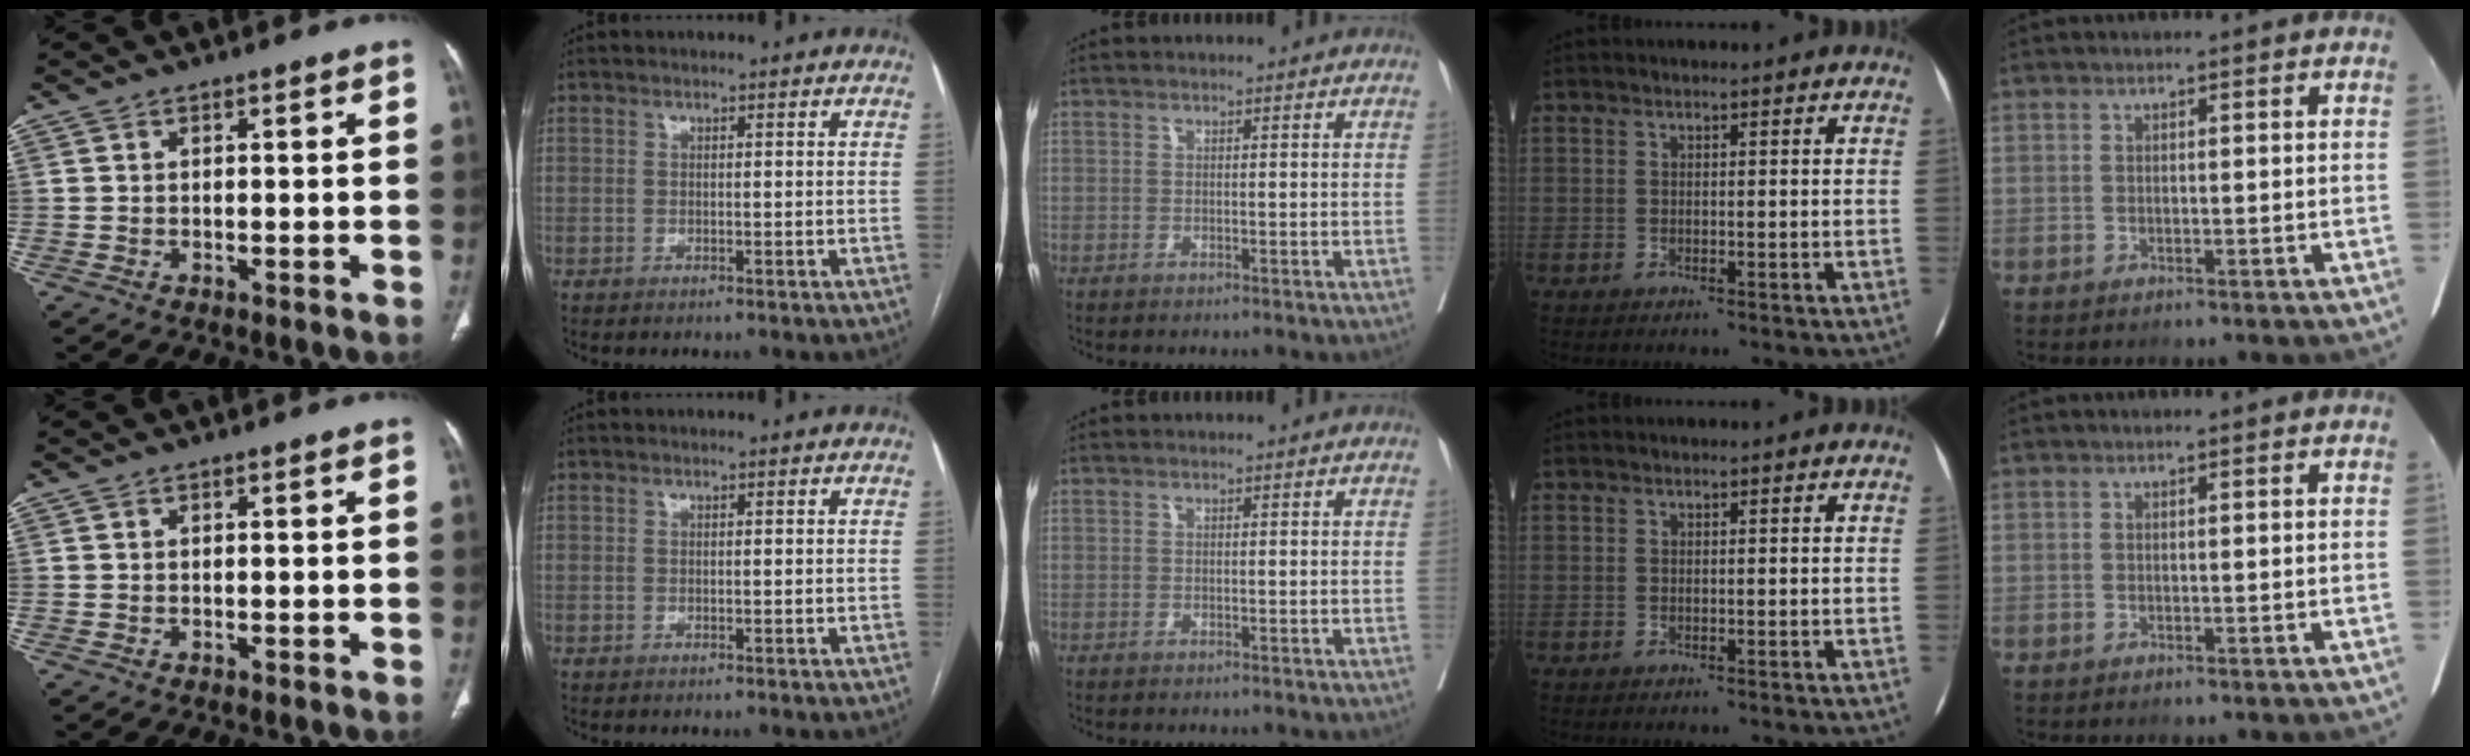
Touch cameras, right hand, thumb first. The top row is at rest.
{}